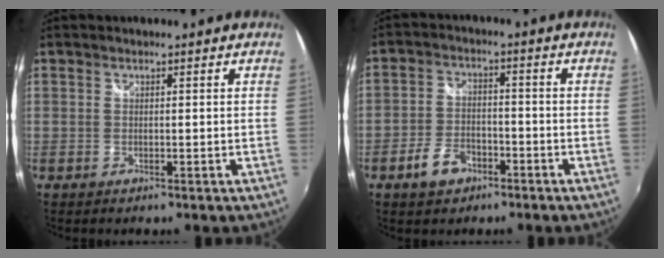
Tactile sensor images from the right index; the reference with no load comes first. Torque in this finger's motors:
{"motor_torque": [0.31, -0.12, 0.13, 0.02]}